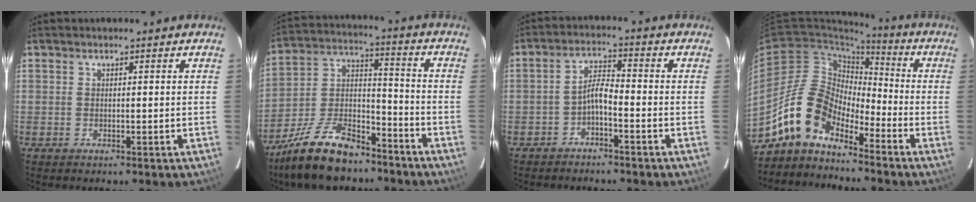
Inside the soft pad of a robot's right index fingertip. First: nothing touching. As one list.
[{"total": 17.2, "force": [-12.4, 7.2, 9.6], "torque": [-0.204, 0.009, -0.220]}, {"total": 3.8, "force": [-2.3, 0.8, 2.9], "torque": [-0.065, 0.014, -0.043]}, {"total": 11.8, "force": [-8.8, 5.7, 5.4], "torque": [-0.101, 0.026, -0.179]}]